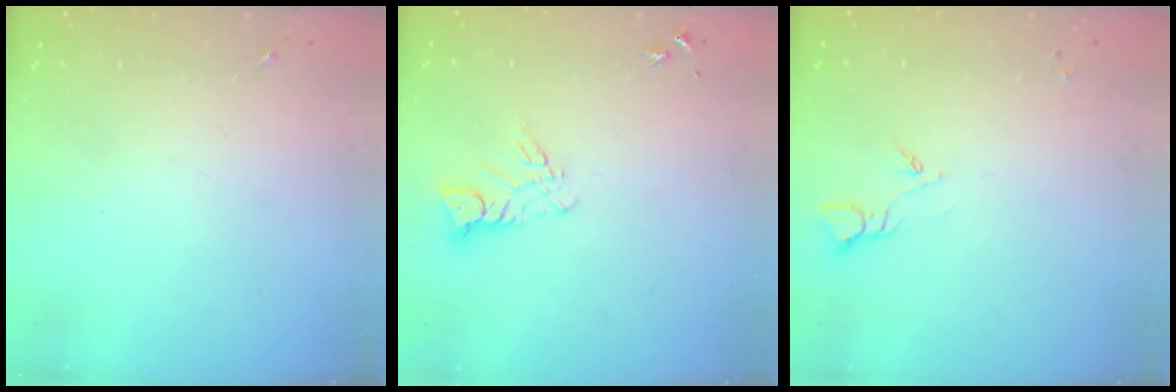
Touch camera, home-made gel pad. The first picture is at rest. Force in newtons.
{"total": 7.0, "press": 7.0, "slide": 0.7}
{"total": 3.3, "press": 3.3, "slide": 0.4}